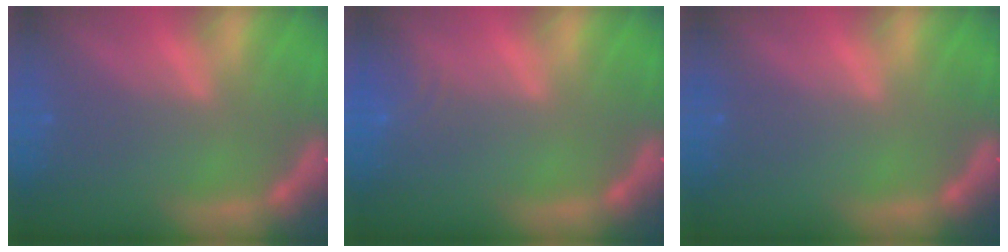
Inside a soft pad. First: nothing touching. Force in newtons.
{"total": 3.0}
{"total": 0.0}